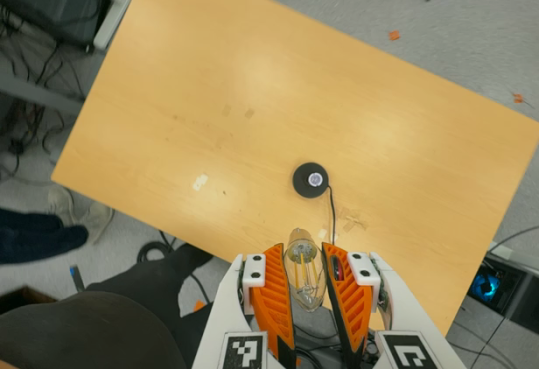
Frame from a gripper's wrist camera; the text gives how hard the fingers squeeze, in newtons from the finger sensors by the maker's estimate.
{"total": 13.2, "left": 13.9, "right": 12.5}